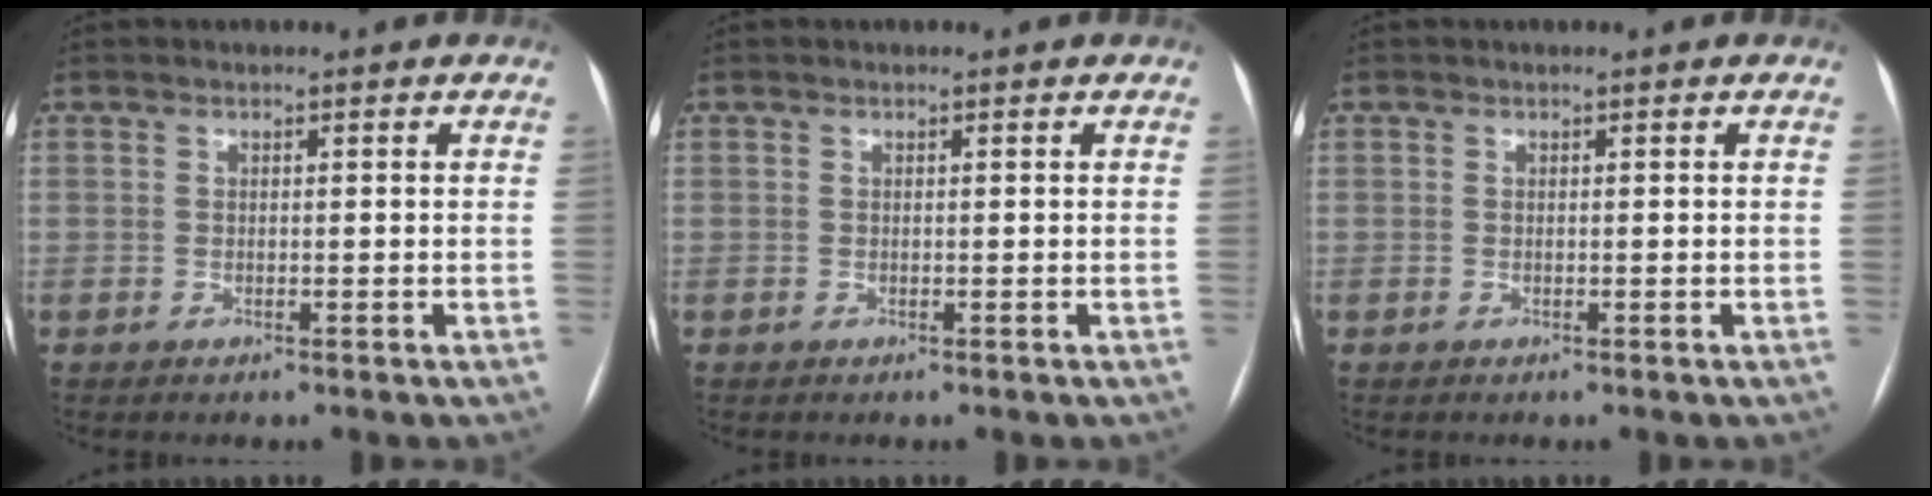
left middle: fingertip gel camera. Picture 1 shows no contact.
{"total": 0.0}
{"total": 0.0}